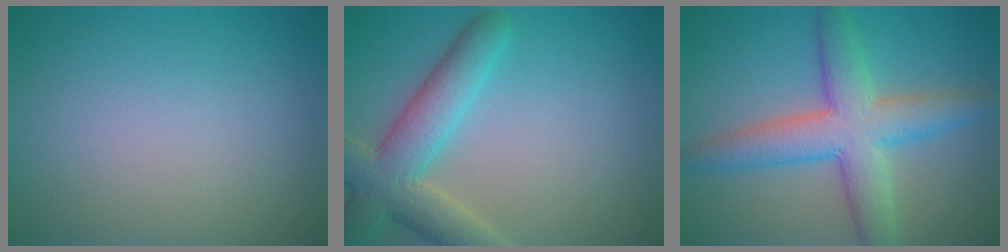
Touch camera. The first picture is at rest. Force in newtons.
{"total": 6.2, "press": 6.2, "slide": 0.4}
{"total": 6.7, "press": 6.7, "slide": 0.1}